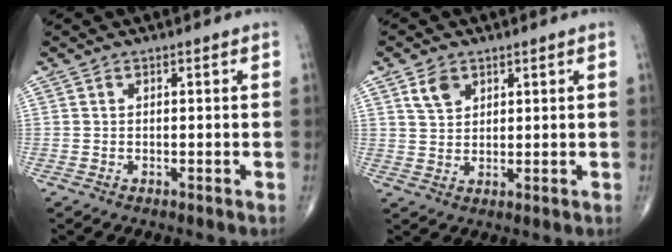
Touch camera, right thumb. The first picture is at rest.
{"total": 4.2, "force": [2.3, 2.8, 2.2], "torque": [-0.028, -0.011, 0.047]}